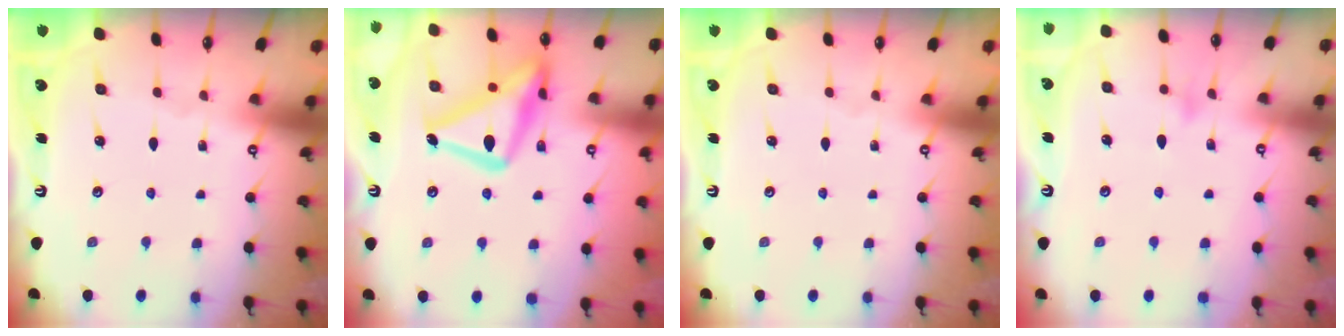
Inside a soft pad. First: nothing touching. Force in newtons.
{"total": 20.9, "press": 20.8, "slide": 1.7}
{"total": 0.0}
{"total": 7.1, "press": 7.1, "slide": 0.3}